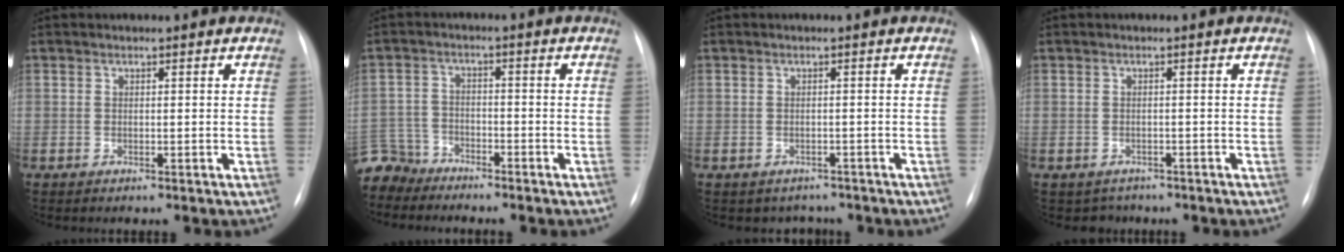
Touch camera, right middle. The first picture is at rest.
{"total": 6.8, "force": [-6.4, 2.2, -0.4], "torque": [0.008, -0.001, -0.130]}
{"total": 2.8, "force": [-2.3, 1.6, -0.1], "torque": [0.001, 0.012, -0.027]}
{"total": 2.4, "force": [-1.8, 1.6, -0.2], "torque": [-0.001, 0.007, -0.024]}